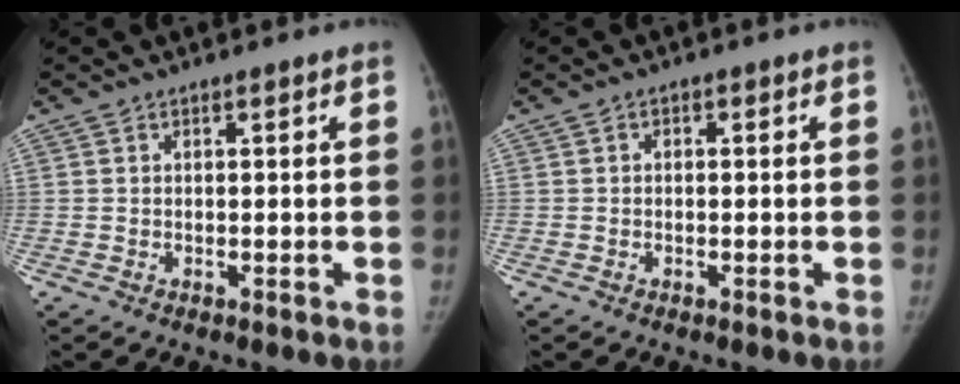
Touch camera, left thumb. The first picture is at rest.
{"total": 0.6, "force": [-0.2, 0.5, 0.2], "torque": [0.007, -0.004, -0.012]}